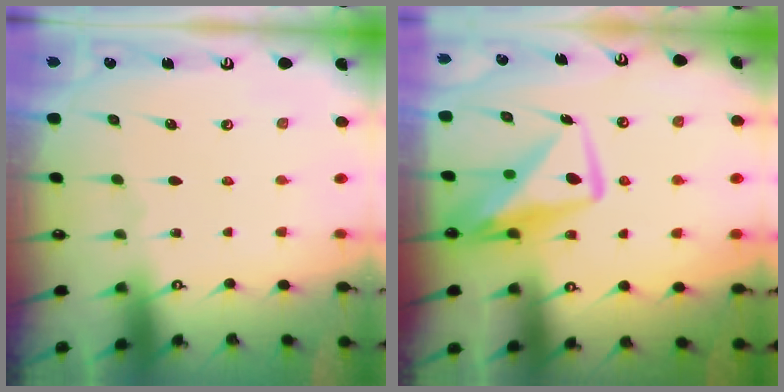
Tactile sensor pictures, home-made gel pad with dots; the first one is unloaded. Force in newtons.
{"total": 12.8, "press": 12.8, "slide": 1.0}